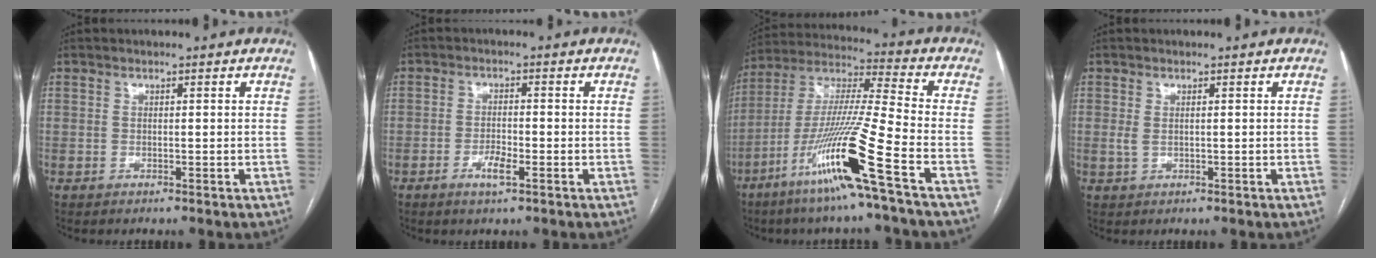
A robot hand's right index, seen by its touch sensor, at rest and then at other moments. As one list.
[{"total": 3.2, "force": [-1.7, 0.7, 2.6], "torque": [-0.049, 0.001, -0.030]}, {"total": 17.7, "force": [-8.7, -1.6, 15.4], "torque": [-0.320, -0.034, -0.170]}, {"total": 1.3, "force": [0.1, 0.7, 1.1], "torque": [-0.025, 0.001, 0.006]}]